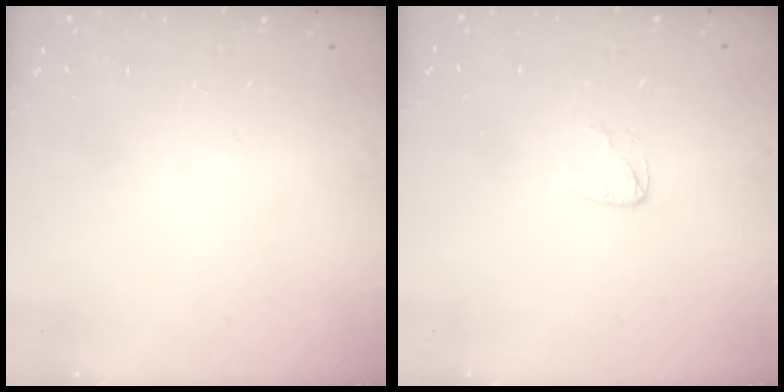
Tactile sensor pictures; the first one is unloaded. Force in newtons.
{"total": 3.6, "press": 3.6, "slide": 0.3}